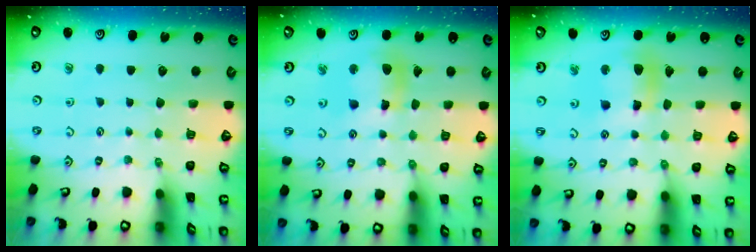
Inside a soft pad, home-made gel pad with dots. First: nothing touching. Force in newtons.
{"total": 11.1, "press": 11.0, "slide": 1.5}
{"total": 11.4, "press": 11.3, "slide": 2.0}